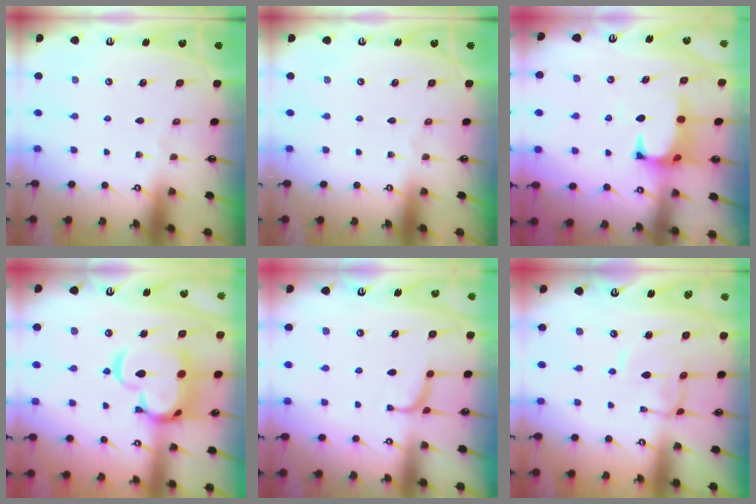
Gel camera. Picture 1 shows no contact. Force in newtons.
{"total": 0.0}
{"total": 1.3, "press": 0.8, "slide": 1.0}
{"total": 11.4, "press": 11.3, "slide": 1.7}
{"total": 3.3, "press": 3.3, "slide": 0.4}
{"total": 0.7, "press": 0.5, "slide": 0.4}